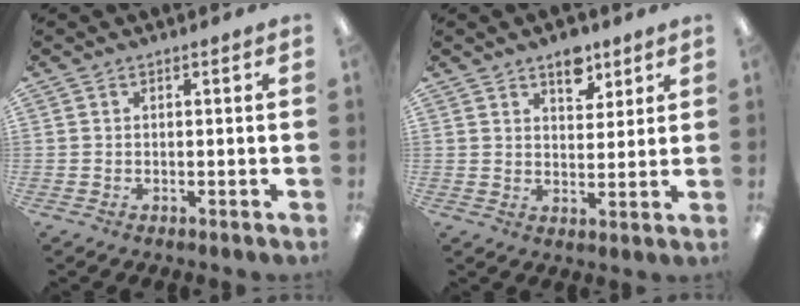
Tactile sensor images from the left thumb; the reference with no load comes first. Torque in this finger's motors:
{"motor_torque": [0.71, 0.56, 0.73, -0.42, 0.02]}